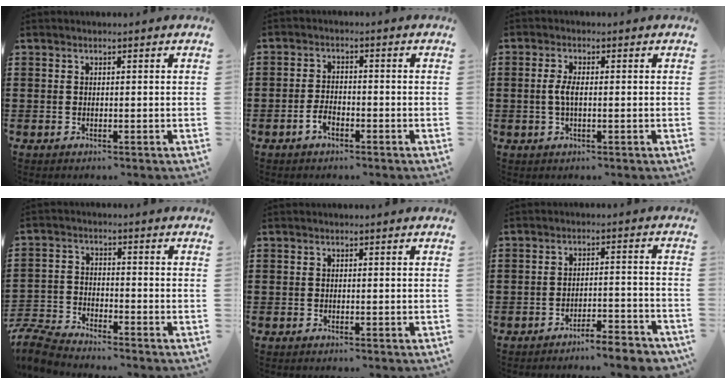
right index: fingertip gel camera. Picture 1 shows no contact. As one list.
[{"total": 2.5, "force": [-1.4, 1.2, 1.7], "torque": [-0.039, 0.001, -0.030]}, {"total": 2.9, "force": [-0.2, 0.9, 2.8], "torque": [-0.065, -0.005, -0.010]}, {"total": 5.2, "force": [-5.1, 0.6, 0.8], "torque": [-0.040, -0.004, -0.108]}, {"total": 0.0}, {"total": 4.3, "force": [-4.2, -0.1, 1.1], "torque": [-0.019, -0.004, -0.086]}]